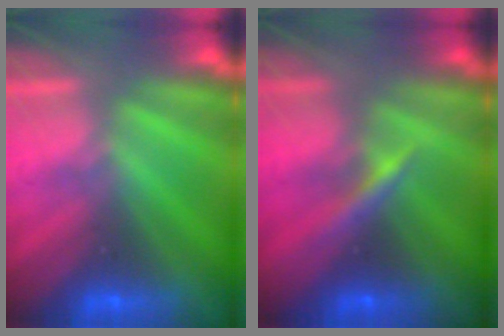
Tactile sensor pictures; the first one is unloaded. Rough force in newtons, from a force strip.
{"total": 2.9}